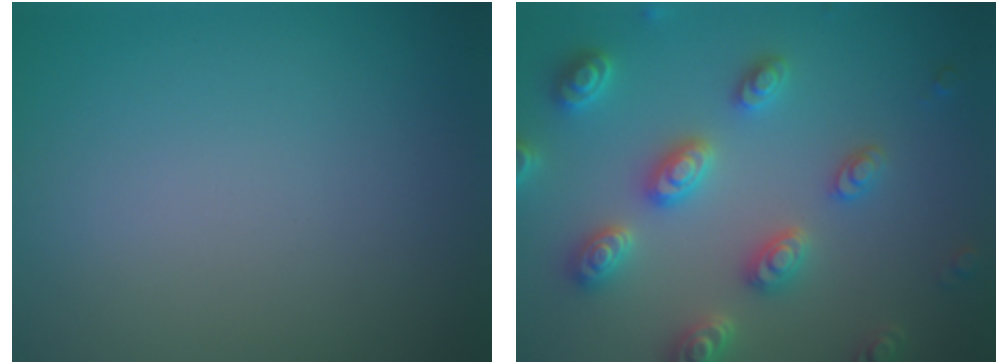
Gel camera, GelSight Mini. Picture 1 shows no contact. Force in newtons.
{"total": 5.2, "press": 5.0, "slide": 1.2}